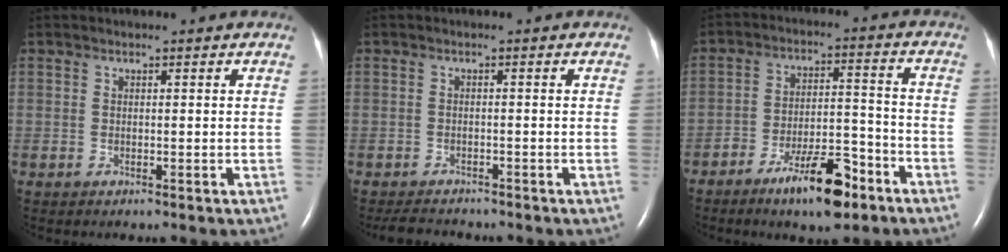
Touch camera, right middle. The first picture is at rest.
{"total": 4.1, "force": [-3.9, 0.9, 1.0], "torque": [-0.019, -0.012, -0.060]}
{"total": 10.6, "force": [-7.0, 2.8, 7.4], "torque": [-0.123, 0.006, -0.116]}